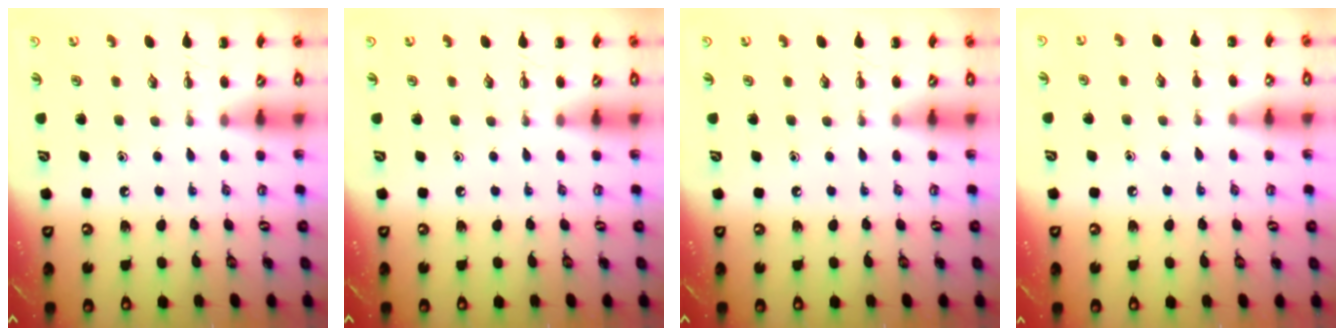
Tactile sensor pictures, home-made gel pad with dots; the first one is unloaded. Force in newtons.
{"total": 0.0}
{"total": 0.0}
{"total": 6.2, "press": 5.9, "slide": 1.8}